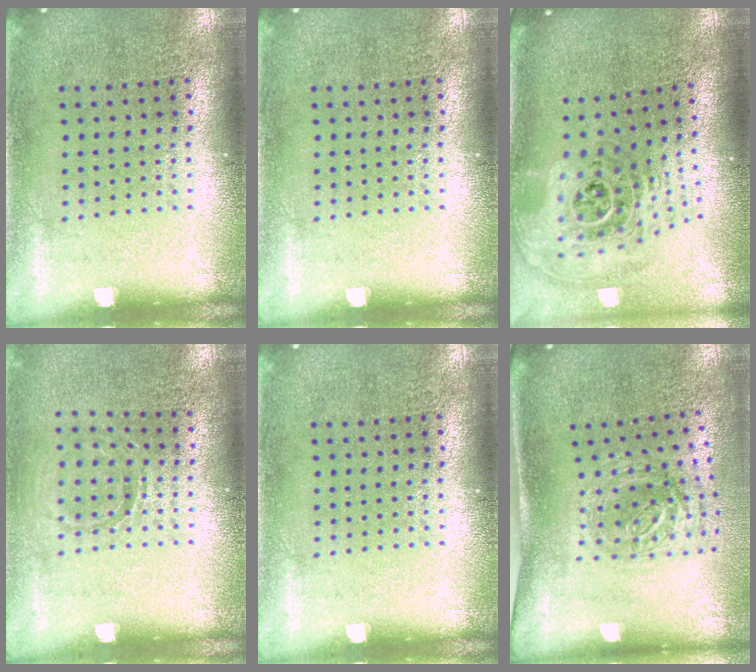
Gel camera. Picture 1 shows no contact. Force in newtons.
{"total": 0.0}
{"total": 2.3, "press": 1.6, "slide": 1.6}
{"total": 0.8, "press": 0.8, "slide": 0.2}
{"total": 0.0}
{"total": 1.2, "press": 1.1, "slide": 0.6}